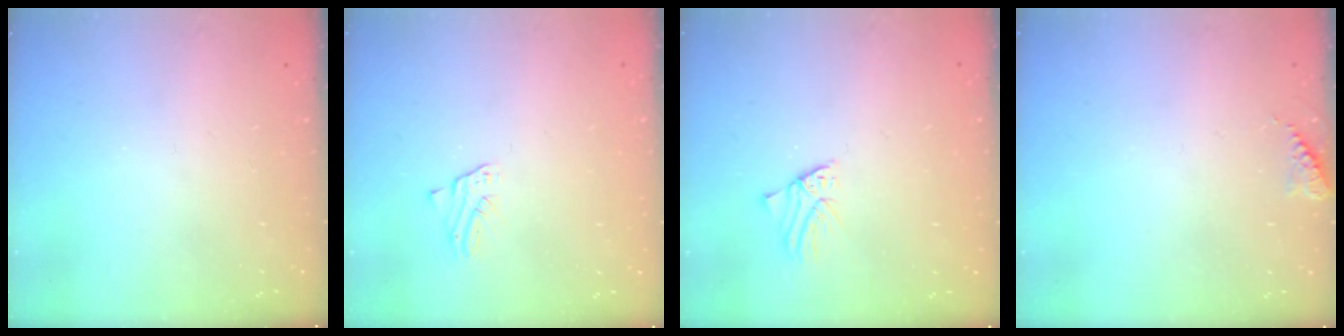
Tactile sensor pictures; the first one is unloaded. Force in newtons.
{"total": 1.6, "press": 1.6, "slide": 0.2}
{"total": 1.1, "press": 1.1, "slide": 0.1}
{"total": 6.6, "press": 6.6, "slide": 0.7}